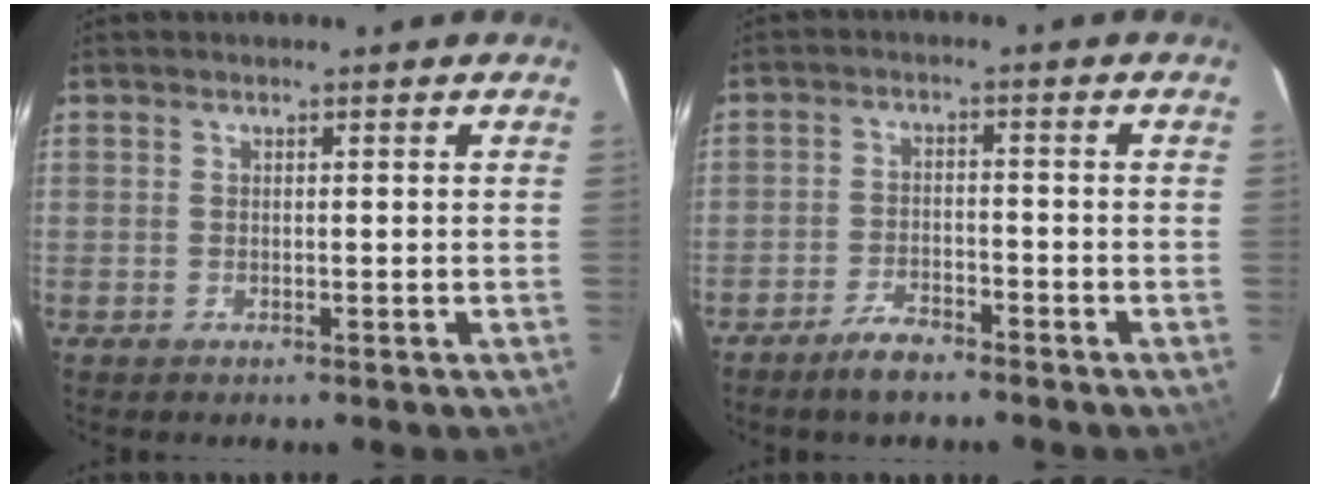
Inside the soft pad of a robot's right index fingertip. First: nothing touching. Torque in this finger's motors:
{"motor_torque": [0.36, -0.42, -0.01, -0.01]}